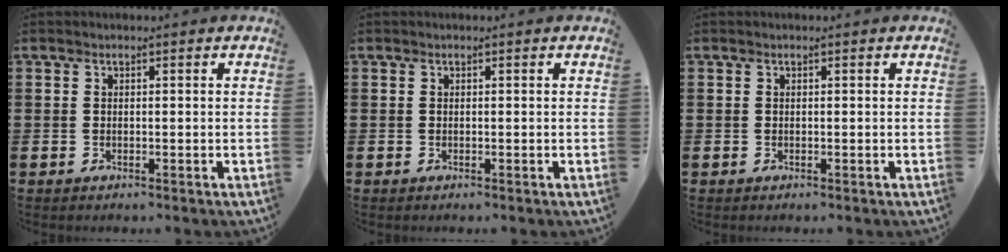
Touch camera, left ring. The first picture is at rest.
{"total": 0.0}
{"total": 0.0}